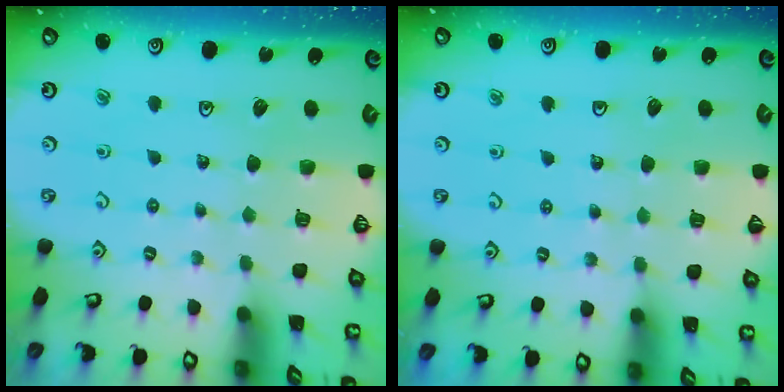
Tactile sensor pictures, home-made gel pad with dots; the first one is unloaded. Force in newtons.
{"total": 2.6, "press": 2.6, "slide": 0.2}